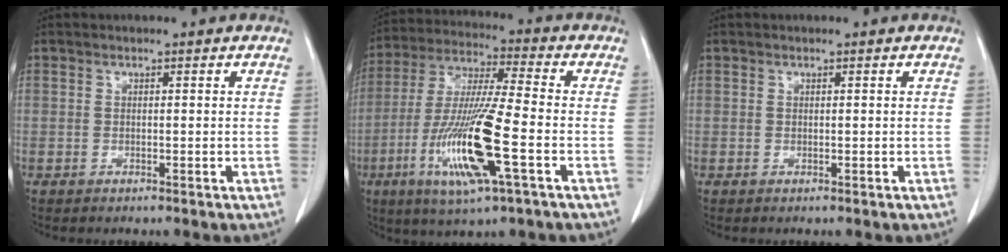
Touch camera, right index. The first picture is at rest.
{"total": 16.3, "force": [-5.4, 0.8, 15.4], "torque": [-0.315, -0.022, -0.100]}
{"total": 0.0}